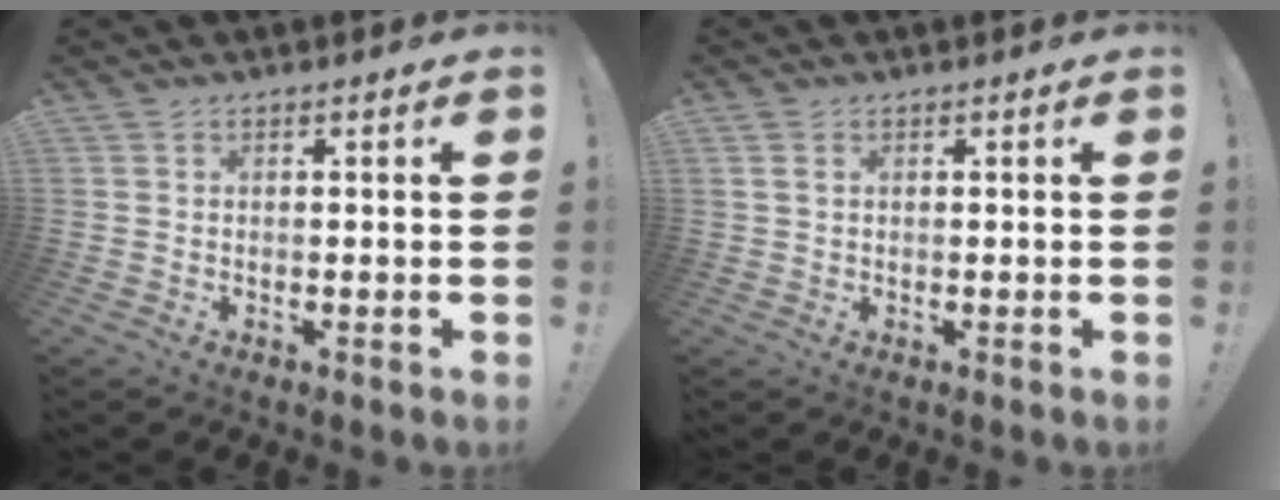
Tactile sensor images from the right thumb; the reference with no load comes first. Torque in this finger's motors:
{"motor_torque": [0.04, -0.02, 0.05, -0.01, 0.05]}